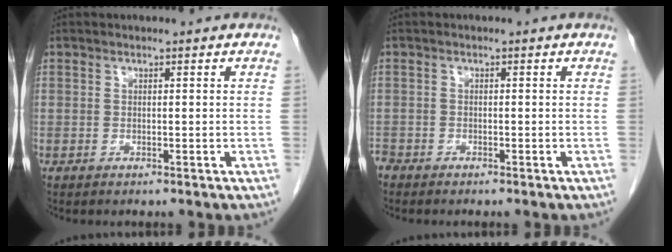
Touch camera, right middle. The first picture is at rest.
{"total": 1.5, "force": [-1.4, 0.5, 0.1], "torque": [-0.004, -0.003, -0.025]}